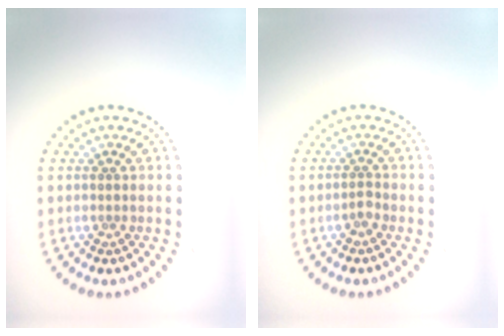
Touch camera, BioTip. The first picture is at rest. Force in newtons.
{"total": 1.0, "press": 0.8, "slide": 0.7}